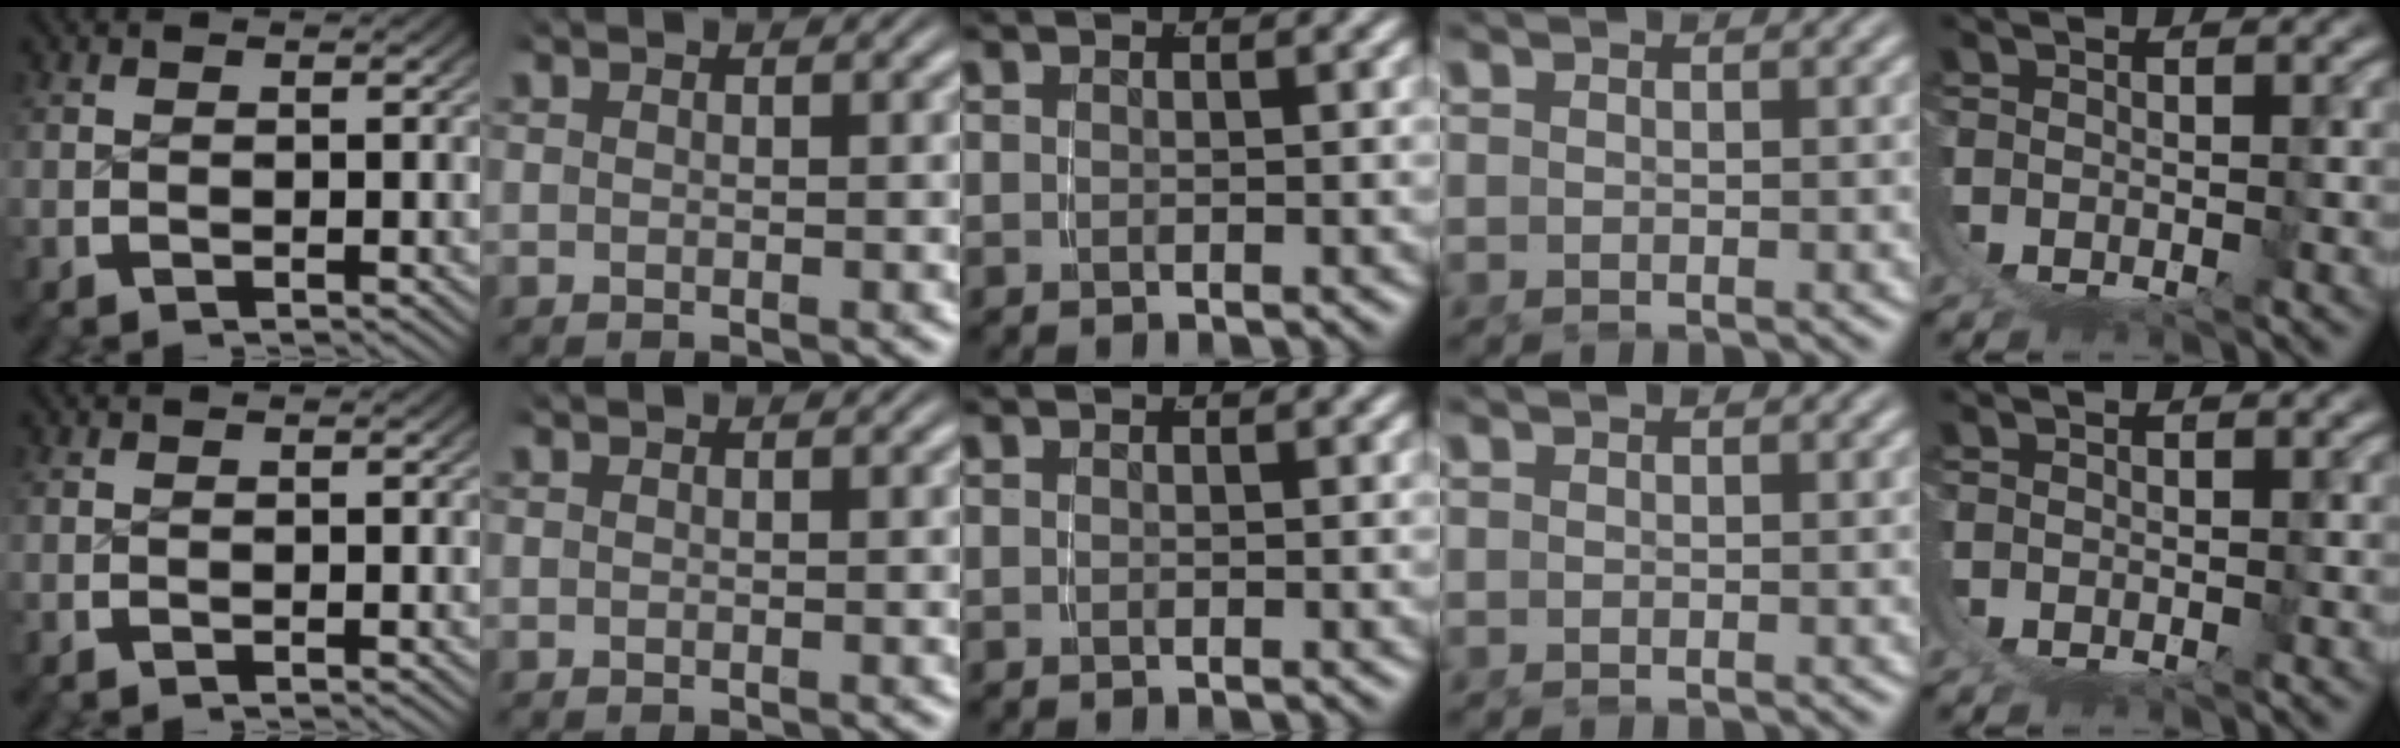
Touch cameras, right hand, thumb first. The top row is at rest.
{}